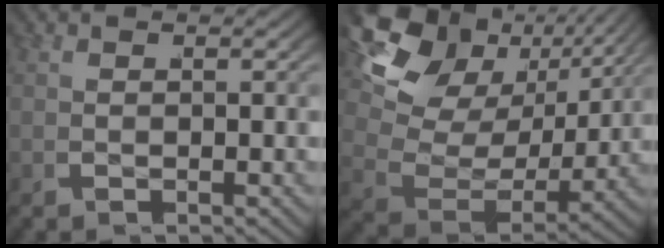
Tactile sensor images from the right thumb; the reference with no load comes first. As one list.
[{"total": 10.6, "force": [3.7, 6.6, 7.5], "torque": [-0.148, -0.007, 0.052]}]